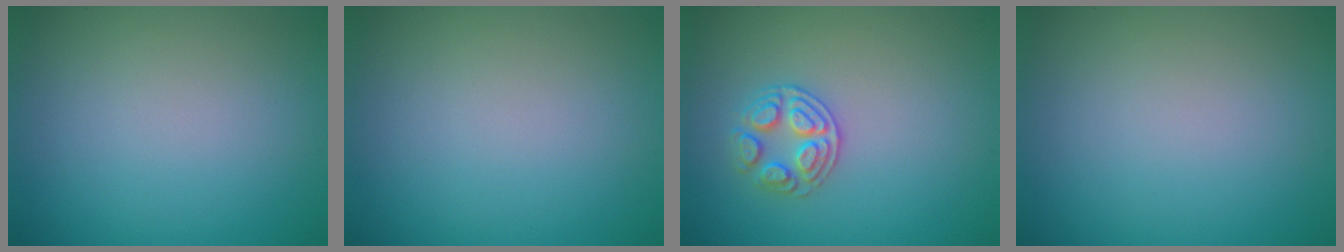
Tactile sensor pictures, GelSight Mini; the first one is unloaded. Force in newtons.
{"total": 0.0}
{"total": 2.5, "press": 2.4, "slide": 0.6}
{"total": 0.0}